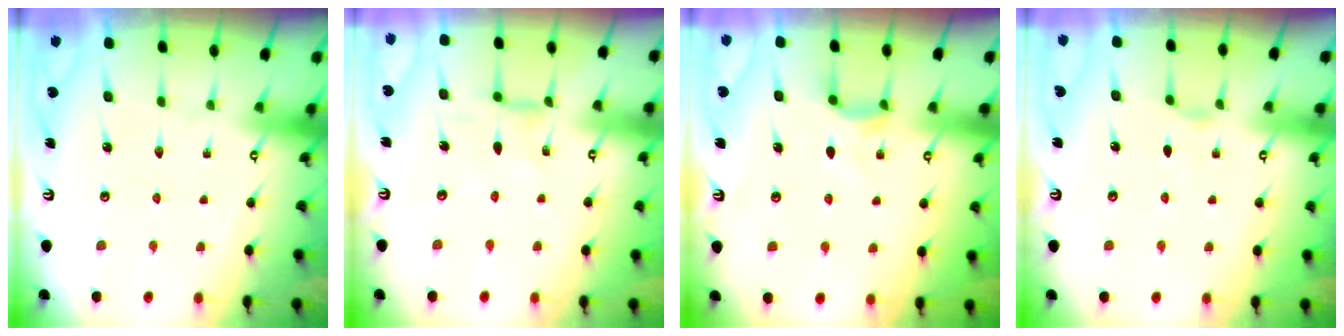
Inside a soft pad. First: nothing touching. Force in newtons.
{"total": 2.9, "press": 2.9, "slide": 0.4}
{"total": 4.5, "press": 4.5, "slide": 0.6}
{"total": 0.8, "press": 0.7, "slide": 0.3}